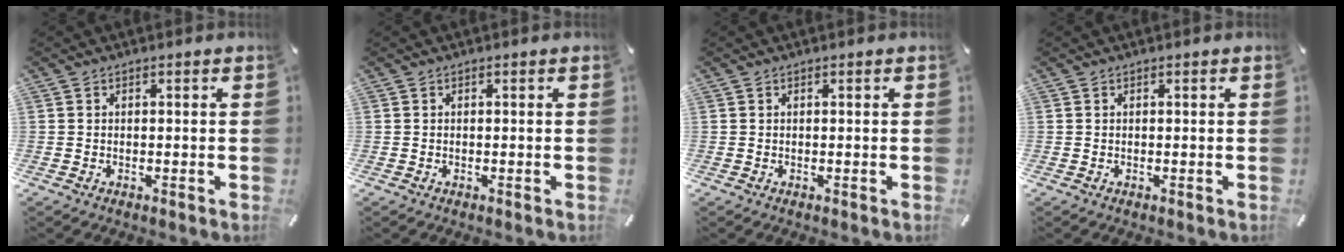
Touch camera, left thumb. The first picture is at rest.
{"total": 0.0}
{"total": 0.0}
{"total": 0.0}